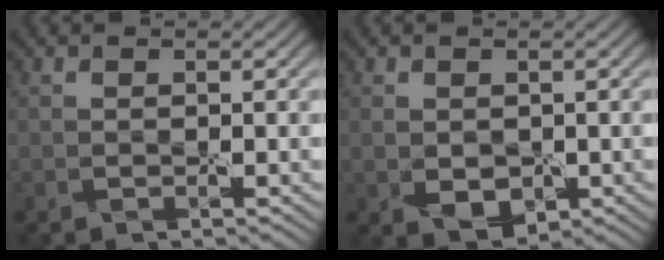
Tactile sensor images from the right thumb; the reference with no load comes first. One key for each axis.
{"total": 3.3, "fx": -0.3, "fy": 2.5, "fz": 2.2, "tx": -0.055, "ty": -0.014, "tz": 0.002}